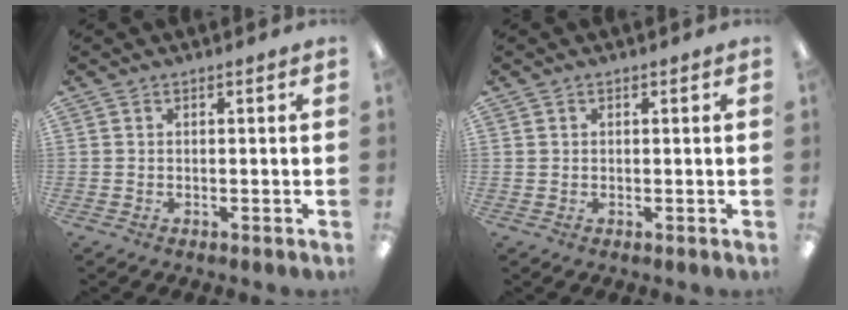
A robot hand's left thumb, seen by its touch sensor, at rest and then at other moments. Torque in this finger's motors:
{"motor_torque": [-0.47, -0.12, 0.28, -0.12, 0.03]}